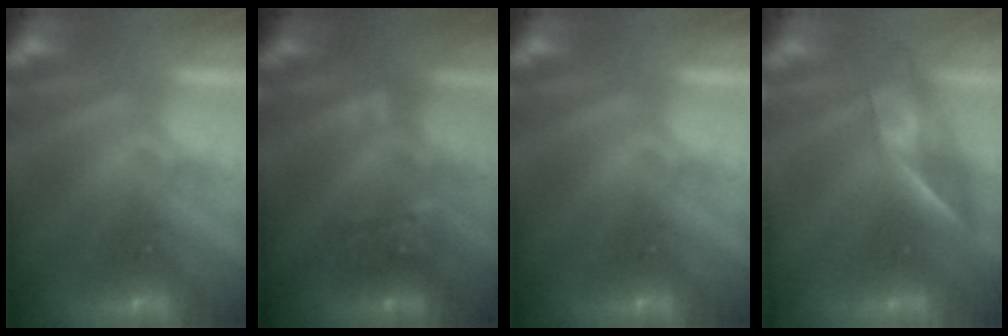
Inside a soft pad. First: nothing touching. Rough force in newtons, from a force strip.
{"total": 2.4}
{"total": 0.0}
{"total": 2.6}